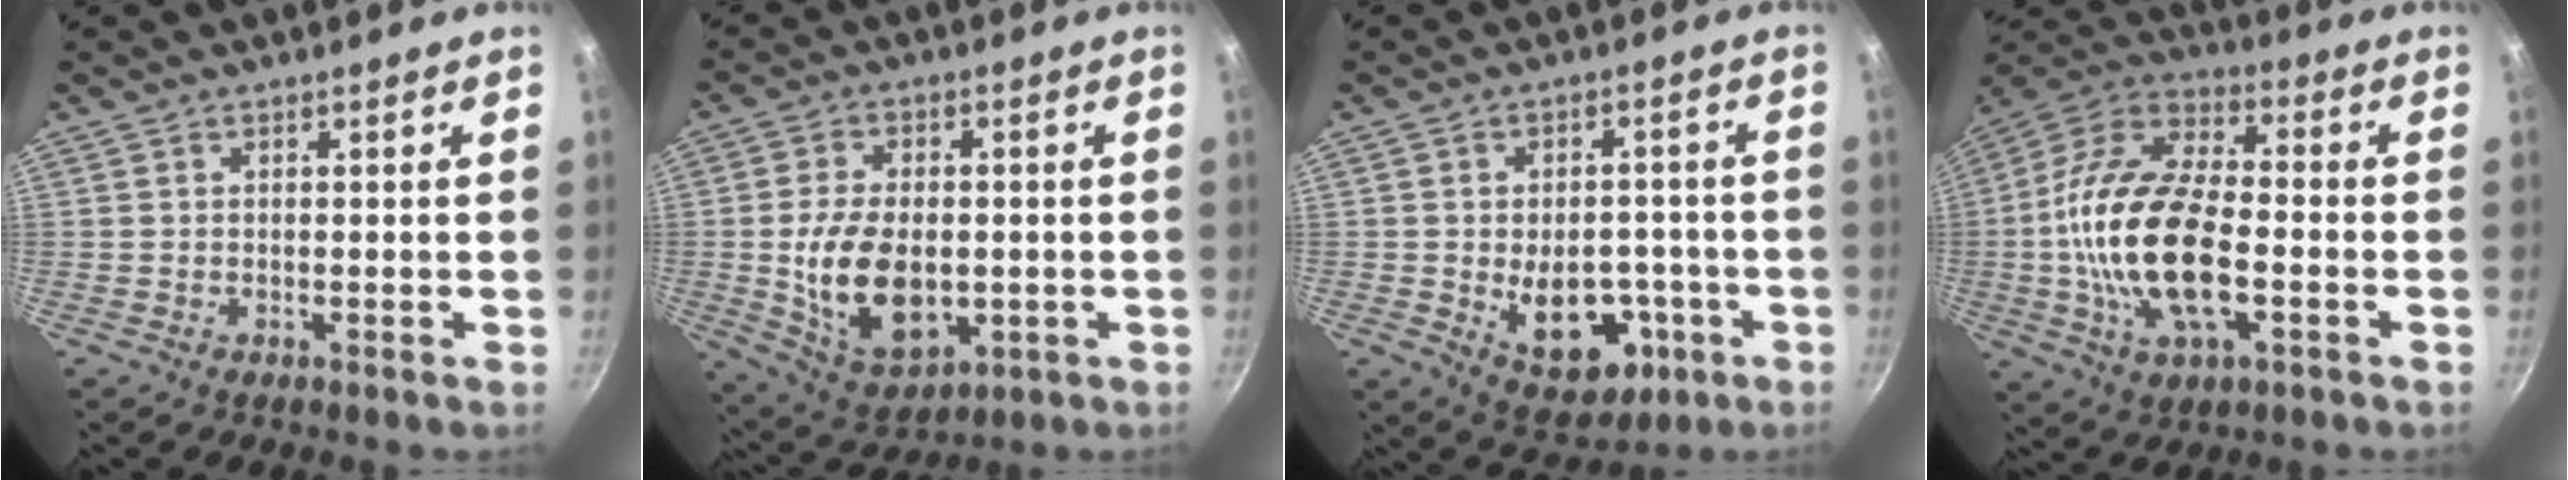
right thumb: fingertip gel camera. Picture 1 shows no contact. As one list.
[{"total": 14.5, "force": [-1.3, 9.1, 11.2], "torque": [-0.183, -0.004, -0.007]}, {"total": 13.0, "force": [-3.3, 8.8, 9.0], "torque": [-0.091, 0.011, -0.025]}, {"total": 21.0, "force": [-3.5, 10.4, 17.9], "torque": [-0.339, 0.031, -0.077]}]